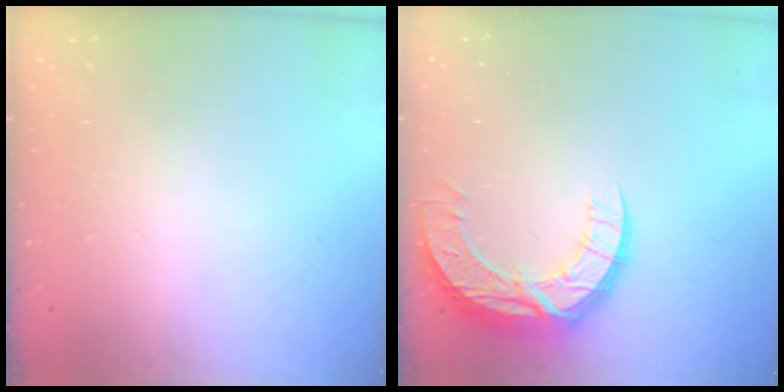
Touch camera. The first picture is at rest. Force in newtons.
{"total": 12.9, "press": 12.9, "slide": 1.1}